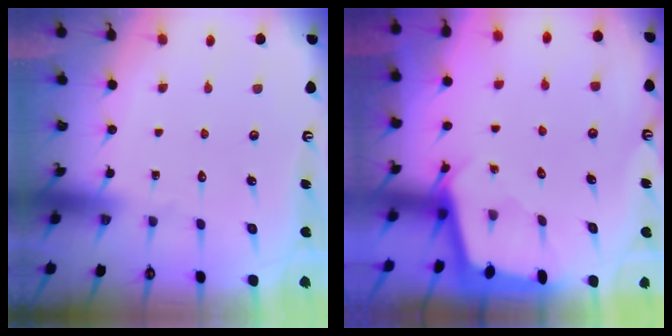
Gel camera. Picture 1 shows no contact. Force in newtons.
{"total": 1.9, "press": 1.9, "slide": 0.2}